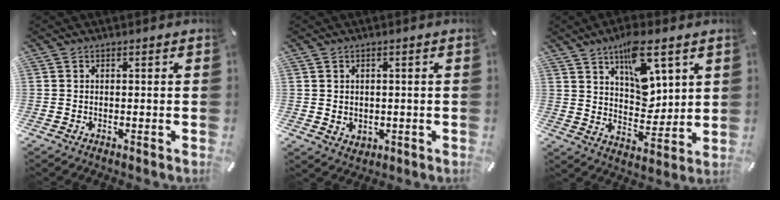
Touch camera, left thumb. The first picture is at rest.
{"total": 2.8, "force": [0.8, 2.7, 0.1], "torque": [0.001, 0.001, 0.015]}
{"total": 13.2, "force": [7.2, 7.0, 8.6], "torque": [-0.121, -0.037, 0.125]}